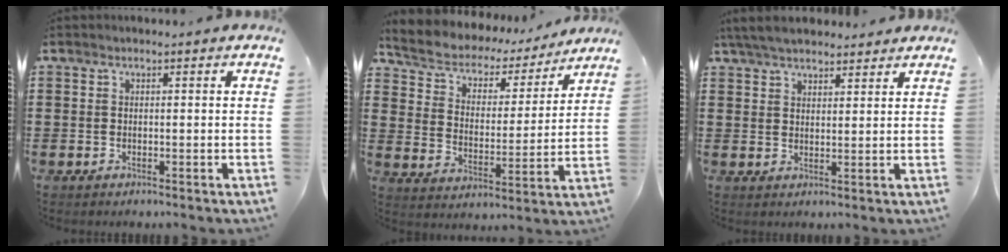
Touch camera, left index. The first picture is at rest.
{"total": 4.8, "force": [4.2, 2.0, 0.8], "torque": [-0.043, -0.030, 0.067]}
{"total": 5.0, "force": [4.6, 1.2, 1.7], "torque": [-0.047, -0.005, 0.087]}